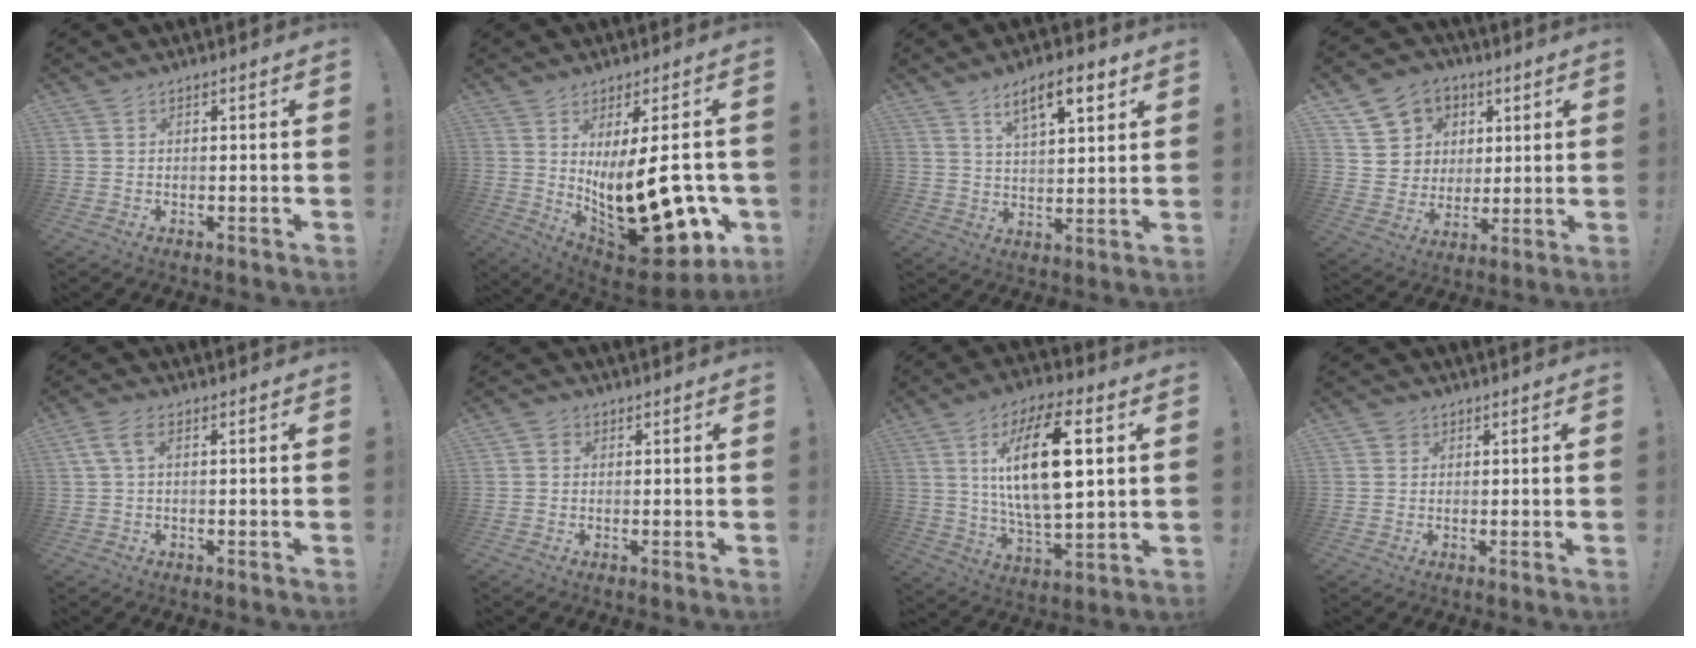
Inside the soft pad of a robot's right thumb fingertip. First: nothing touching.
{"total": 21.7, "force": [-0.8, 8.0, 20.2], "torque": [-0.315, -0.019, 0.002]}
{"total": 11.0, "force": [6.4, 3.8, 8.2], "torque": [-0.119, -0.021, 0.105]}
{"total": 10.4, "force": [4.0, 9.4, 1.8], "torque": [-0.022, -0.020, 0.088]}
{"total": 4.0, "force": [0.9, 1.6, 3.6], "torque": [-0.075, -0.001, 0.017]}
{"total": 1.5, "force": [0.0, 1.4, 0.6], "torque": [-0.011, 0.005, -0.001]}
{"total": 21.2, "force": [5.2, 8.3, 18.8], "torque": [-0.344, -0.006, 0.072]}
{"total": 1.4, "force": [0.7, 1.2, 0.2], "torque": [0.002, -0.001, 0.011]}